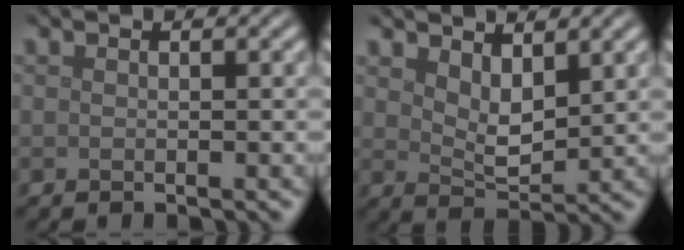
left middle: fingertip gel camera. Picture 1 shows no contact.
{"total": 3.2, "force": [1.9, 1.4, 2.2], "torque": [-0.045, -0.010, 0.037]}